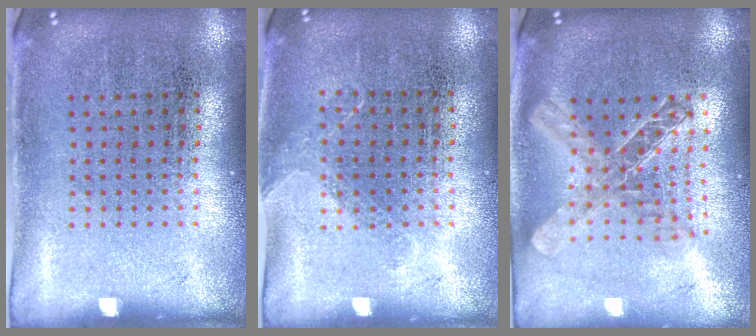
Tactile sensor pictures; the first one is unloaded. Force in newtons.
{"total": 1.0, "press": 0.8, "slide": 0.6}
{"total": 1.9, "press": 1.6, "slide": 1.0}